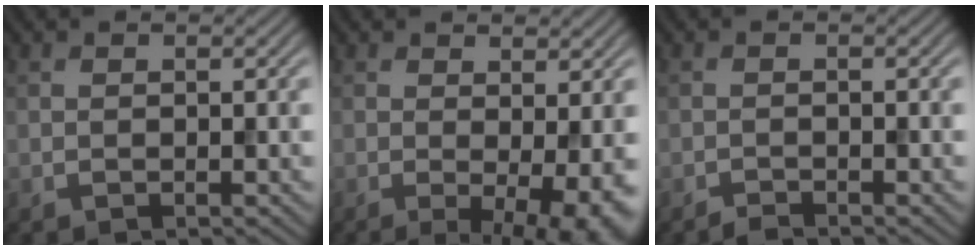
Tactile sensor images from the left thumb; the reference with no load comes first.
{"total": 6.1, "force": [-0.8, 1.4, 5.9], "torque": [-0.083, -0.010, -0.006]}
{"total": 1.0, "force": [-0.9, 0.0, 0.2], "torque": [-0.003, 0.003, -0.021]}